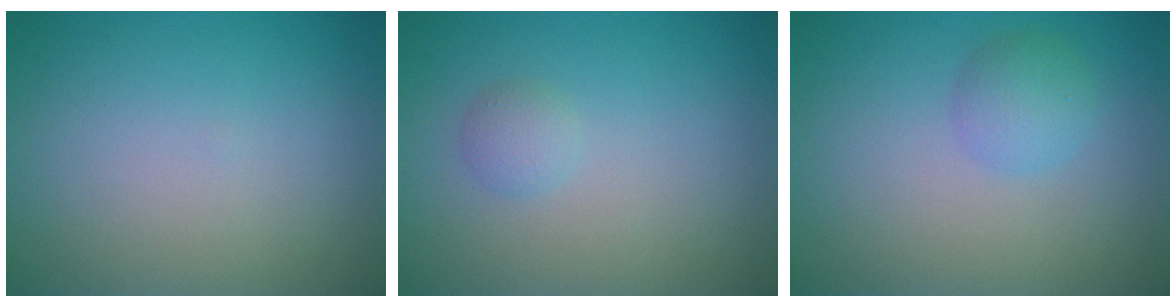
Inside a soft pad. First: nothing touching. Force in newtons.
{"total": 1.1, "press": 1.1, "slide": 0.0}
{"total": 2.1, "press": 2.1, "slide": 0.1}